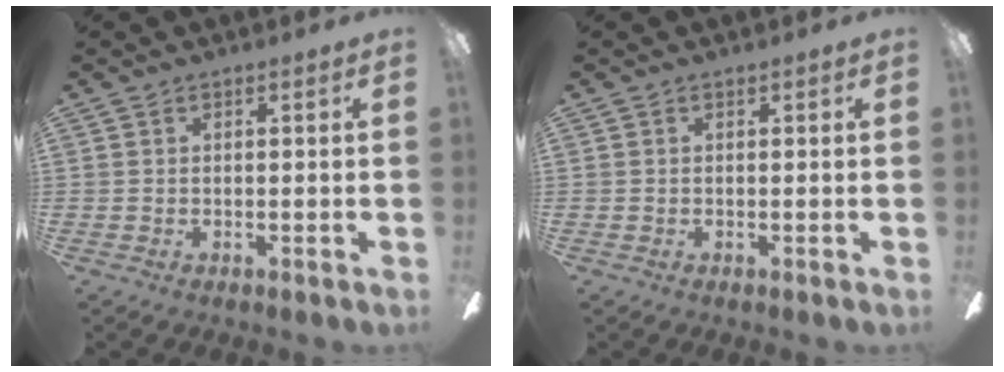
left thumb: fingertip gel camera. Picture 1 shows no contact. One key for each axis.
{"total": 0.0}